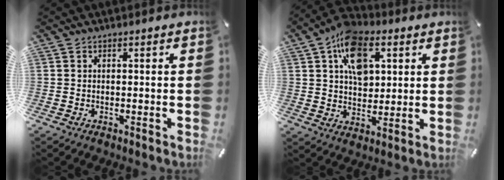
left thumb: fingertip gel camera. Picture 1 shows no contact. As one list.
[{"total": 12.9, "force": [4.7, 8.9, 8.1], "torque": [-0.129, -0.002, 0.088]}]